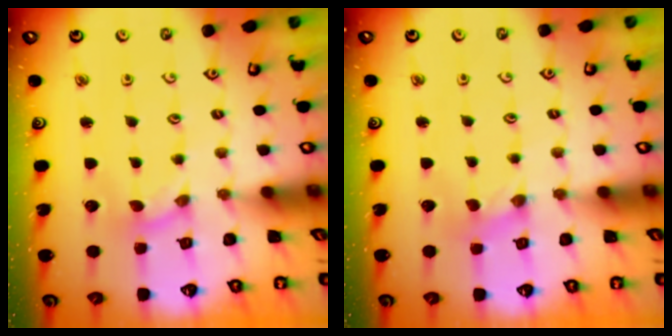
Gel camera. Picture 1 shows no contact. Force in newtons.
{"total": 0.0}